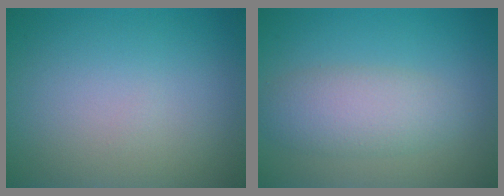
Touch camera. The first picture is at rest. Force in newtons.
{"total": 3.9, "press": 3.9, "slide": 0.0}